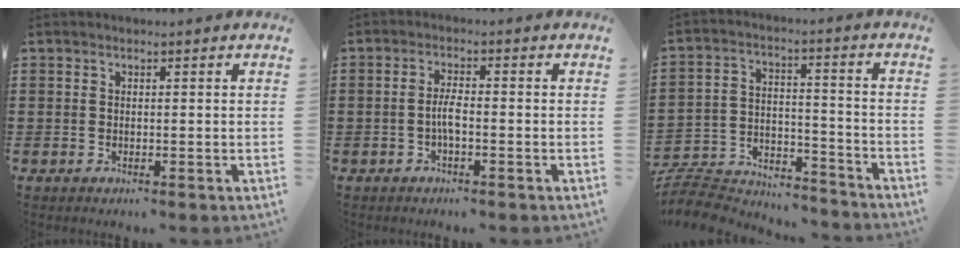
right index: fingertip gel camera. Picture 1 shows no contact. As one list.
[{"total": 2.8, "force": [-0.8, 0.5, 2.6], "torque": [-0.064, -0.004, -0.020]}, {"total": 8.2, "force": [-7.8, 2.1, 1.6], "torque": [-0.040, 0.015, -0.157]}]